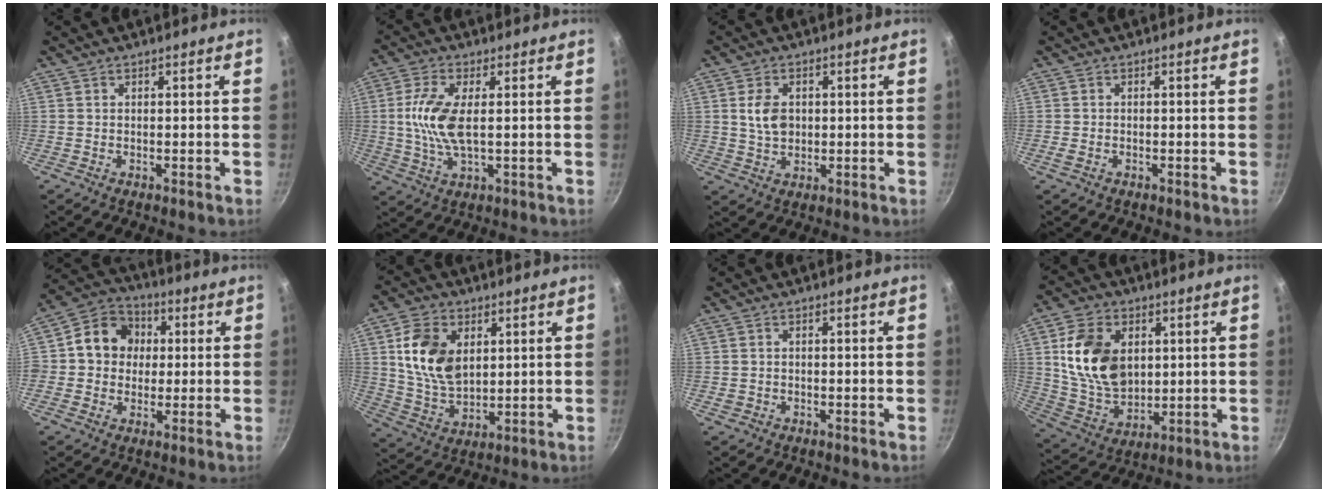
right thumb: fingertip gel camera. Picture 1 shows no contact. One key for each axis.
{"total": 8.9, "fx": 0.7, "fy": 3.6, "fz": 8.2, "tx": -0.178, "ty": 0.001, "tz": 0.013}
{"total": 5.6, "fx": 0.8, "fy": 4.0, "fz": 3.9, "tx": -0.061, "ty": -0.002, "tz": 0.017}
{"total": 1.3, "fx": -0.6, "fy": 0.8, "fz": 0.9, "tx": -0.023, "ty": 0.003, "tz": -0.013}
{"total": 10.4, "fx": 1.1, "fy": 9.3, "fz": 4.5, "tx": -0.035, "ty": 0.016, "tz": -0.004}
{"total": 13.2, "fx": 3.4, "fy": 9.0, "fz": 9.1, "tx": -0.149, "ty": -0.018, "tz": 0.072}
{"total": 1.5, "fx": -0.6, "fy": 1.2, "fz": 0.6, "tx": -0.014, "ty": 0.003, "tz": -0.006}
{"total": 16.2, "fx": 3.3, "fy": 11.5, "fz": 11.0, "tx": -0.179, "ty": -0.013, "tz": 0.073}